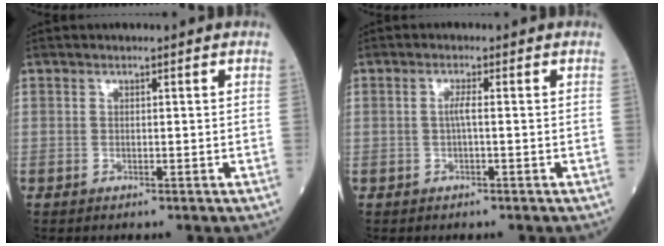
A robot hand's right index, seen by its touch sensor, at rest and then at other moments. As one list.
[{"total": 1.4, "force": [-0.1, 0.1, 1.4], "torque": [-0.029, 0.002, -0.003]}]